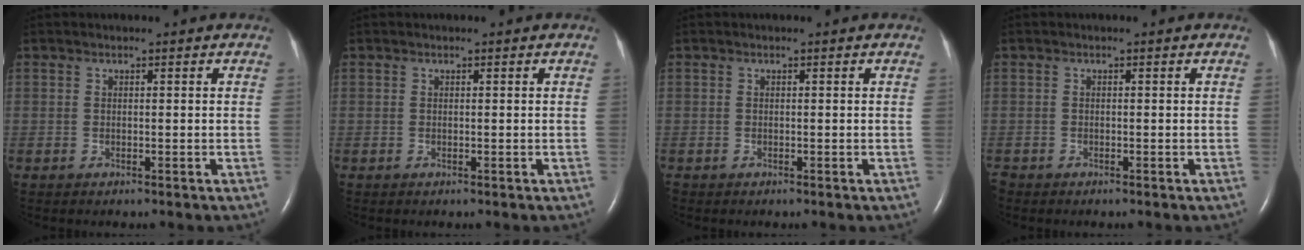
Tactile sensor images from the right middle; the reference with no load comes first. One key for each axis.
{"total": 0.0}
{"total": 0.0}
{"total": 0.8, "fx": -0.7, "fy": 0.4, "fz": 0.1, "tx": -0.005, "ty": -0.001, "tz": -0.011}